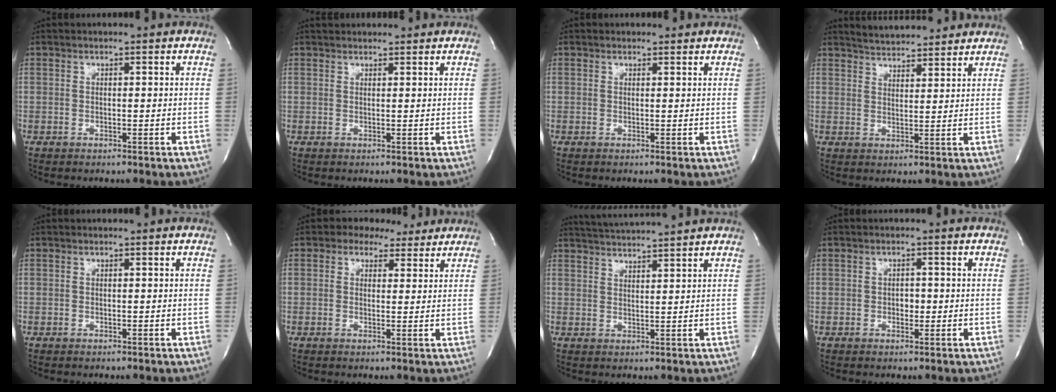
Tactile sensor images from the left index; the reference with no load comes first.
{"total": 4.3, "force": [4.1, 0.9, 1.0], "torque": [-0.014, 0.033, 0.056]}
{"total": 1.3, "force": [1.2, 0.5, 0.0], "torque": [-0.007, 0.003, 0.014]}
{"total": 9.0, "force": [8.4, 1.7, 2.4], "torque": [-0.041, 0.013, 0.122]}
{"total": 0.0}
{"total": 4.9, "force": [3.7, 2.9, 1.1], "torque": [-0.017, 0.015, 0.046]}
{"total": 8.0, "force": [7.6, -1.1, 2.2], "torque": [-0.047, 0.016, 0.120]}
{"total": 1.4, "force": [-0.2, 1.0, 1.0], "torque": [-0.014, 0.003, -0.002]}